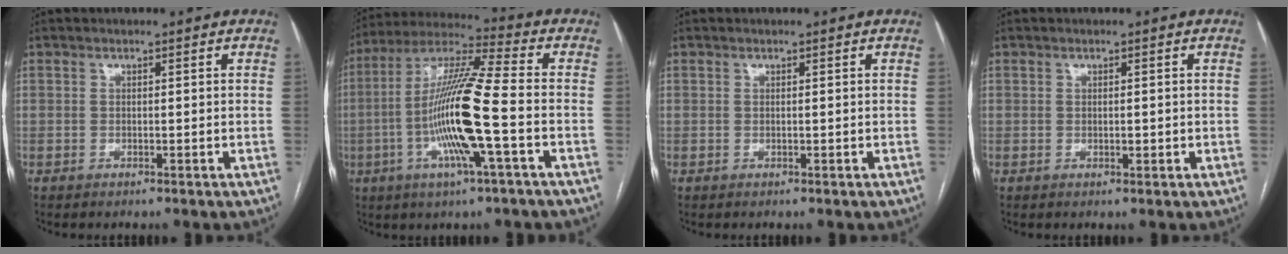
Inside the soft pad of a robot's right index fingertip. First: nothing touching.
{"total": 16.1, "force": [-3.6, 0.2, 15.7], "torque": [-0.310, -0.004, -0.076]}
{"total": 0.0}
{"total": 1.0, "force": [-0.1, 0.5, 0.9], "torque": [-0.016, -0.001, 0.000]}